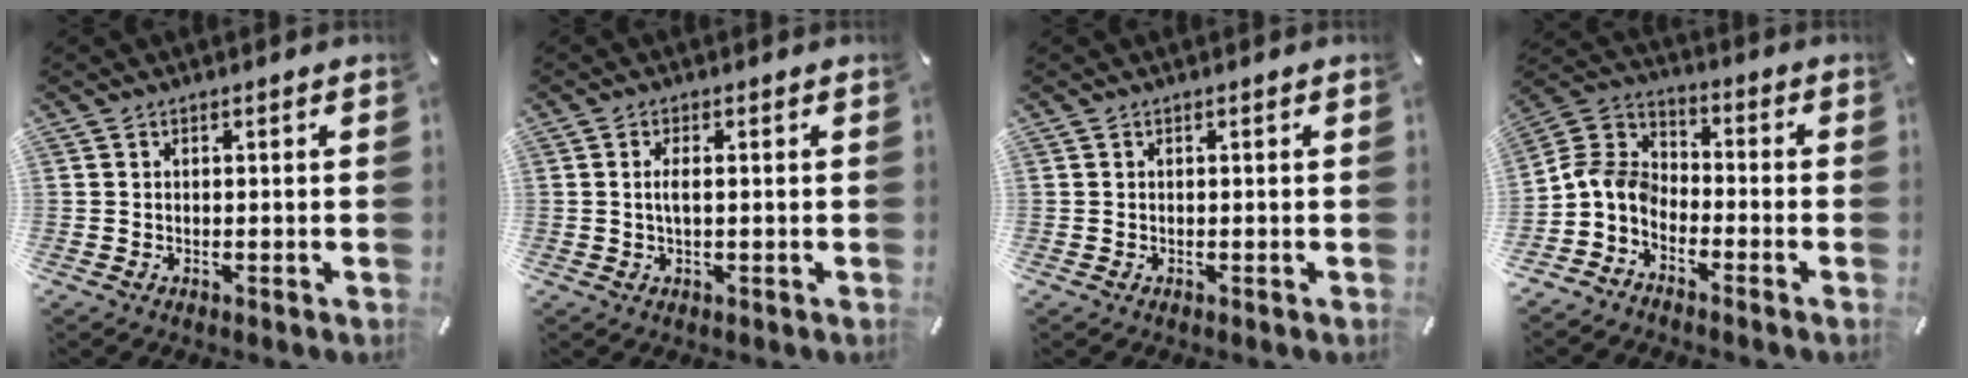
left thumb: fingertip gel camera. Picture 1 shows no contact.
{"total": 2.6, "force": [0.1, 0.8, 2.4], "torque": [-0.048, -0.001, 0.001]}
{"total": 0.0}
{"total": 7.2, "force": [-4.0, 5.1, 3.1], "torque": [-0.091, 0.008, -0.085]}